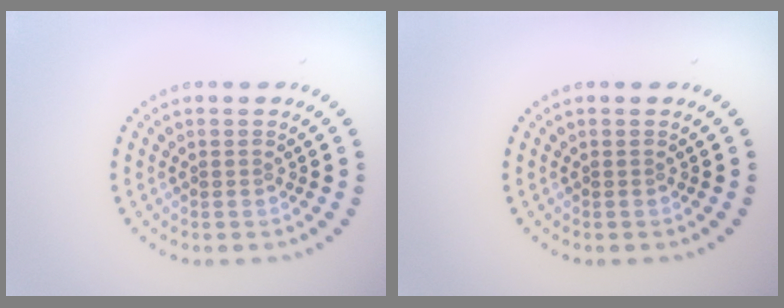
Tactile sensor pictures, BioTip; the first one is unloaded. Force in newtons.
{"total": 0.0}